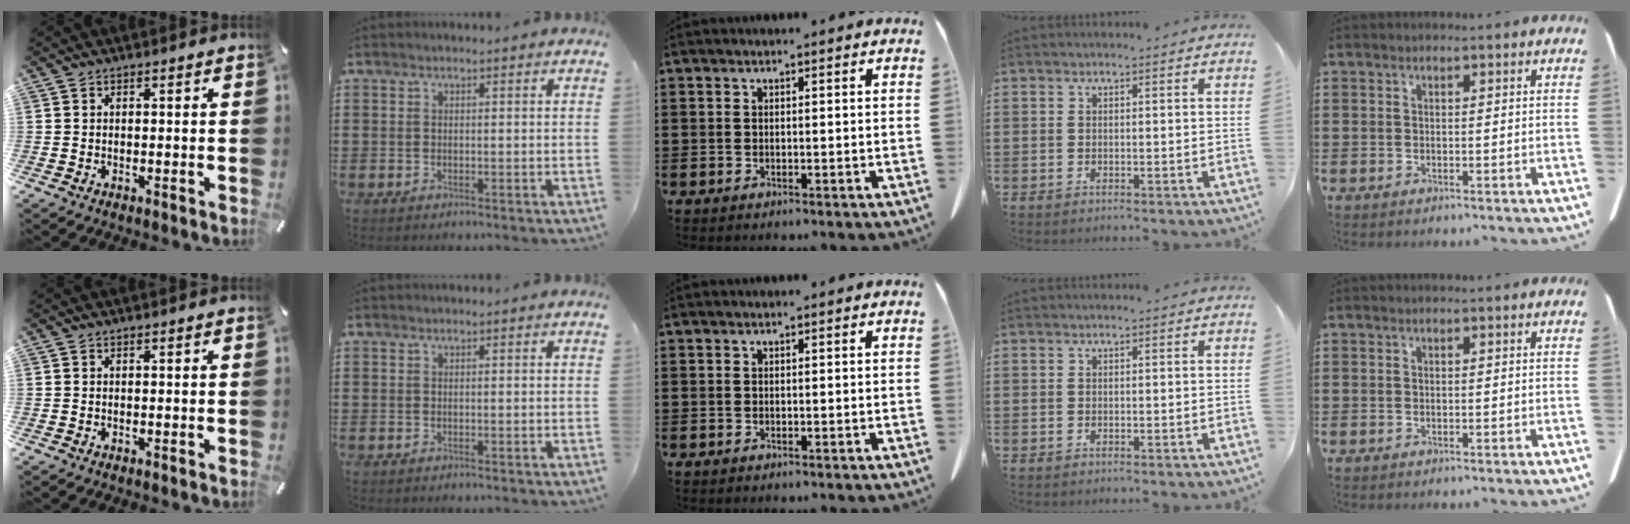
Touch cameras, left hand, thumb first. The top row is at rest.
{}